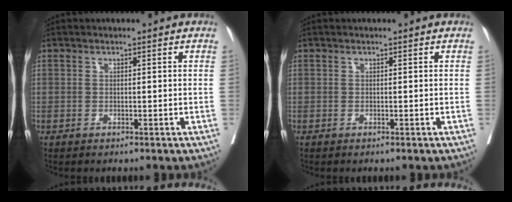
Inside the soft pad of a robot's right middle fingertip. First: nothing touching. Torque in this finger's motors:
{"motor_torque": [0.00, 0.00, 0.03, -0.01]}